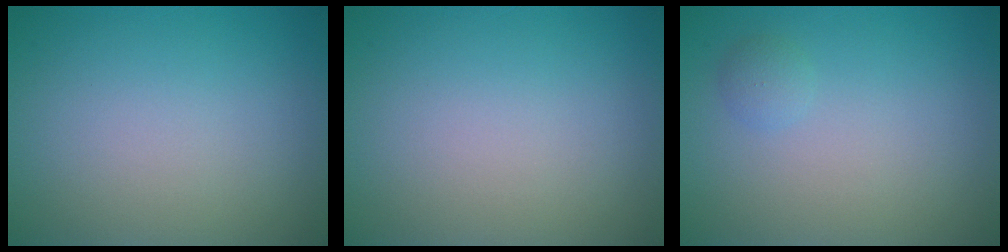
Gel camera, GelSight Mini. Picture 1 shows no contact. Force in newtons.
{"total": 0.0}
{"total": 0.9, "press": 0.9, "slide": 0.0}